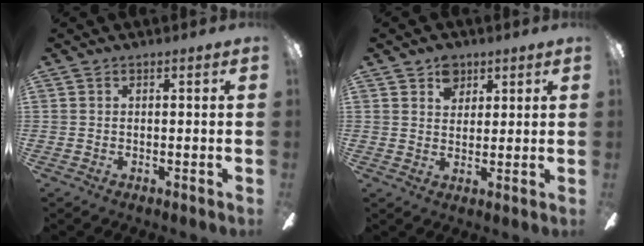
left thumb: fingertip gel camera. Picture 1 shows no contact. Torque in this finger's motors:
{"motor_torque": [0.10, -0.03, 0.60, -0.12, 0.00]}